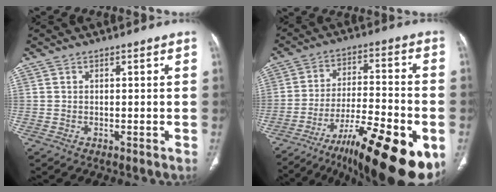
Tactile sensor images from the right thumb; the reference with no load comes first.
{"total": 22.9, "force": [-11.5, 6.3, 18.8], "torque": [-0.248, 0.043, -0.170]}